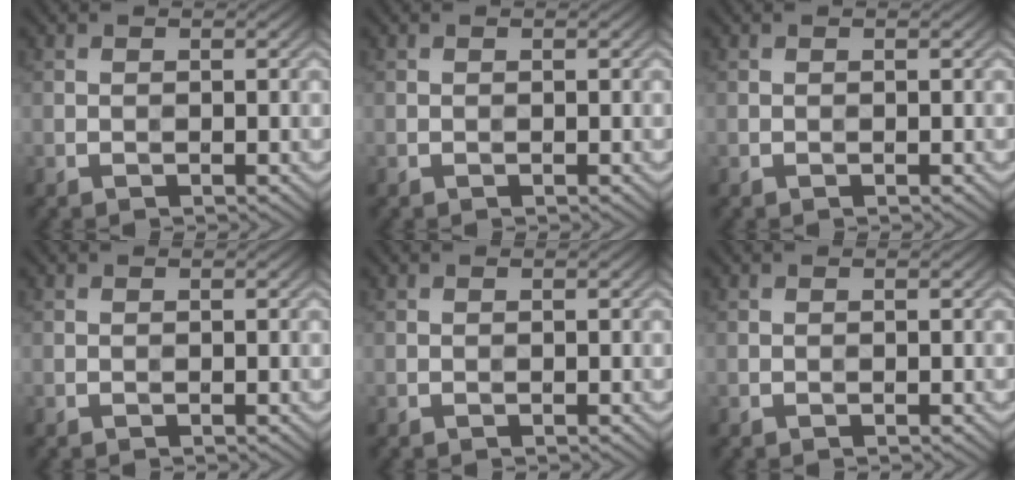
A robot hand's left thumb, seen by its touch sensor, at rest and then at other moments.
{"total": 0.0}
{"total": 0.0}
{"total": 0.0}
{"total": 0.0}
{"total": 0.0}